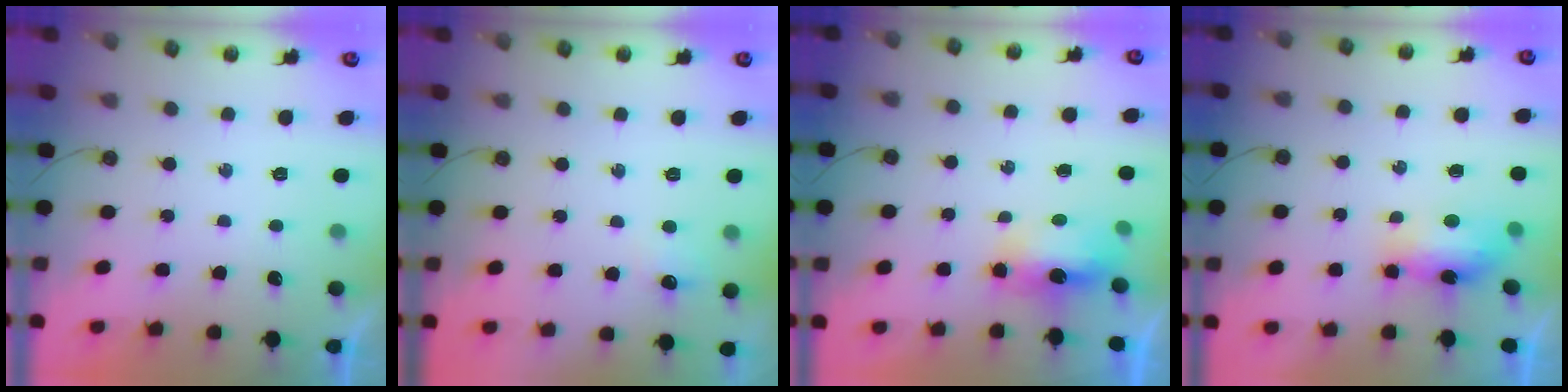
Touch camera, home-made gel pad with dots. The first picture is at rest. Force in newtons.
{"total": 6.0, "press": 6.0, "slide": 0.8}
{"total": 7.0, "press": 7.0, "slide": 0.5}
{"total": 7.6, "press": 7.3, "slide": 1.8}